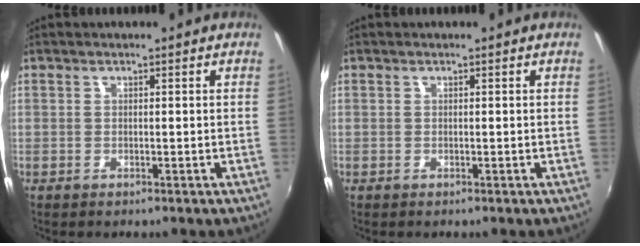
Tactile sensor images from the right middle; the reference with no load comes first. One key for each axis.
{"total": 0.0}